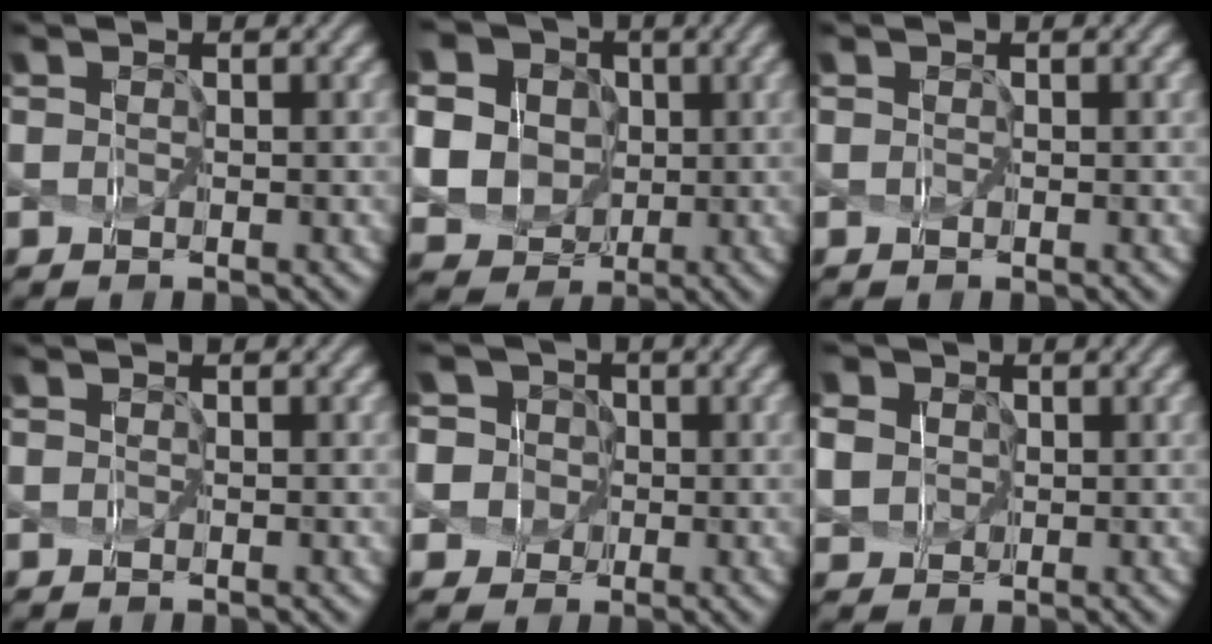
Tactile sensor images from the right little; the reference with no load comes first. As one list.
[{"total": 10.9, "force": [1.5, 9.9, 4.2], "torque": [-0.161, 0.016, 0.027]}, {"total": 0.0}, {"total": 0.0}, {"total": 6.4, "force": [-0.3, 6.2, 1.8], "torque": [-0.080, 0.026, -0.028]}, {"total": 8.6, "force": [1.4, 7.9, 3.2], "torque": [-0.120, 0.017, 0.025]}]